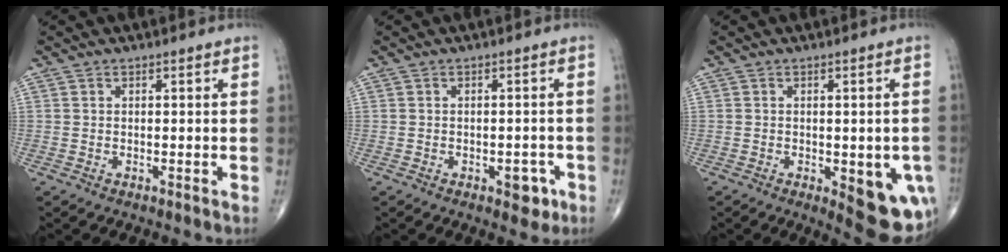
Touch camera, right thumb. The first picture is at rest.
{"total": 1.9, "force": [-0.8, 1.0, 1.4], "torque": [-0.014, 0.003, -0.007]}
{"total": 12.2, "force": [-3.7, 4.9, 10.6], "torque": [-0.113, -0.009, -0.031]}